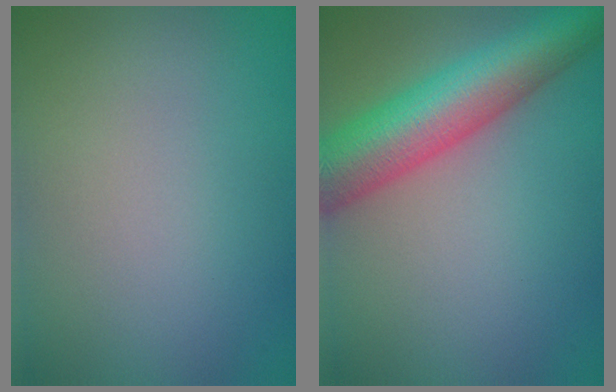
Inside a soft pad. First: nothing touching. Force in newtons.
{"total": 9.1, "press": 9.1, "slide": 0.4}